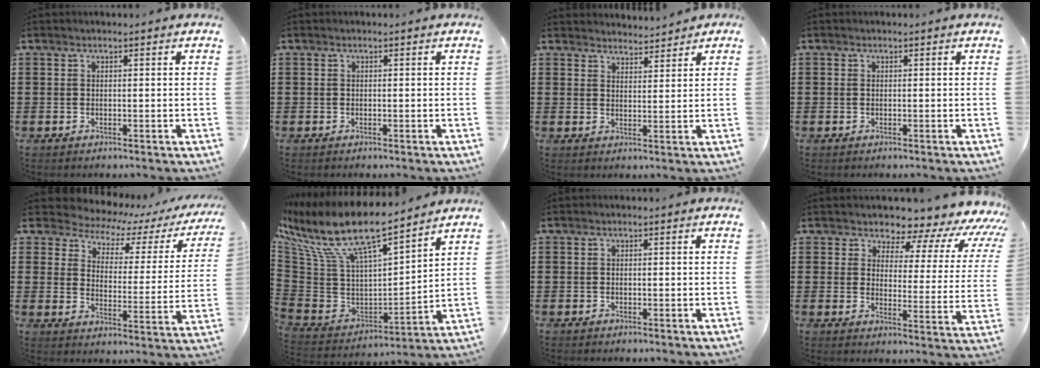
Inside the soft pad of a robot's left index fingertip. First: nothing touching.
{"total": 0.0}
{"total": 3.1, "force": [3.0, 0.7, -0.1], "torque": [-0.008, -0.007, 0.058]}
{"total": 0.0}
{"total": 3.7, "force": [3.2, 1.6, 0.9], "torque": [-0.045, -0.027, 0.046]}
{"total": 12.9, "force": [8.5, 3.4, 9.1], "torque": [-0.213, -0.058, 0.142]}
{"total": 0.0}
{"total": 5.2, "force": [4.6, 2.1, 1.4], "torque": [-0.042, -0.039, 0.073]}